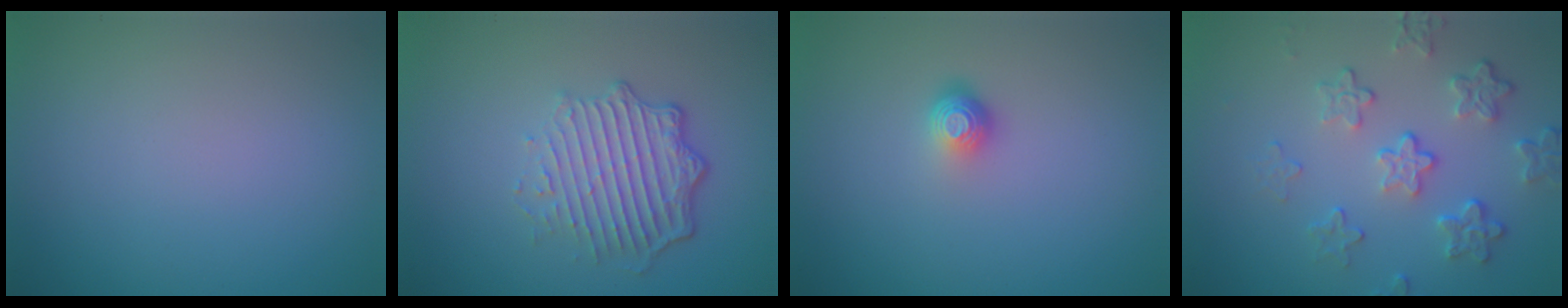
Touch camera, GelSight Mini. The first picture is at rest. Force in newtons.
{"total": 5.0, "press": 3.5, "slide": 3.5}
{"total": 1.8, "press": 1.2, "slide": 1.3}
{"total": 4.6, "press": 3.4, "slide": 3.1}